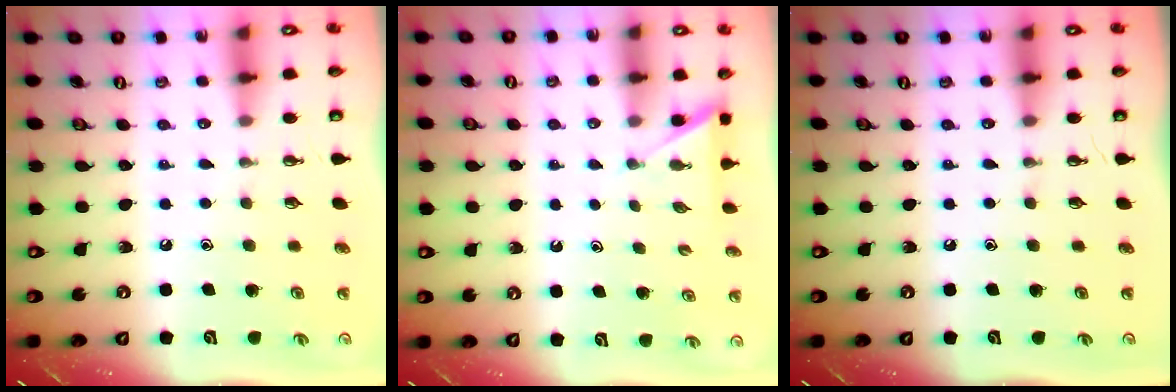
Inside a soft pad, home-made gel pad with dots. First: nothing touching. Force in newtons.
{"total": 2.5, "press": 2.5, "slide": 0.2}
{"total": 0.0}